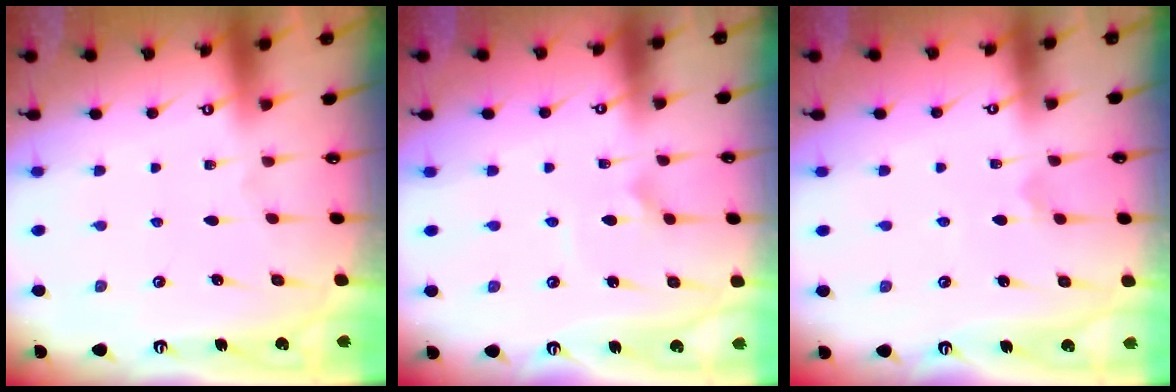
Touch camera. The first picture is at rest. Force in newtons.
{"total": 2.4, "press": 2.4, "slide": 0.2}
{"total": 2.7, "press": 2.7, "slide": 0.3}